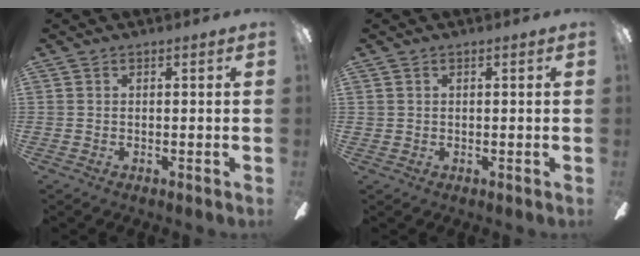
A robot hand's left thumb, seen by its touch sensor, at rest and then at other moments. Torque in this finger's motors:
{"motor_torque": [-0.13, 0.01, -0.26, 0.05, 0.01]}